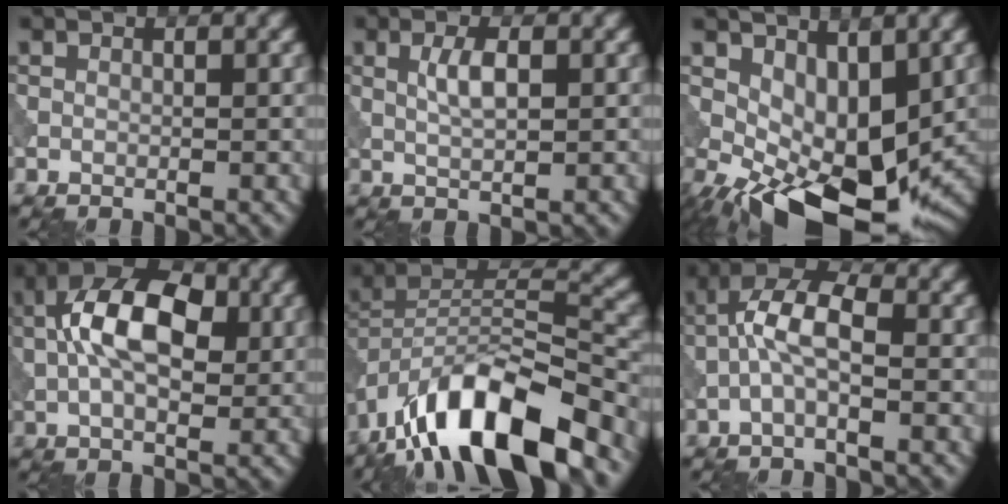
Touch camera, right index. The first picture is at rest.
{"total": 2.4, "force": [0.3, 0.7, 2.3], "torque": [-0.051, 0.000, 0.008]}
{"total": 9.7, "force": [-0.6, 4.9, 8.3], "torque": [-0.139, -0.018, -0.003]}
{"total": 9.2, "force": [1.1, 5.1, 7.6], "torque": [-0.145, 0.014, 0.006]}
{"total": 12.9, "force": [-8.7, 4.5, 8.4], "torque": [-0.133, 0.010, -0.169]}
{"total": 4.8, "force": [-1.0, 1.9, 4.3], "torque": [-0.092, 0.015, -0.030]}